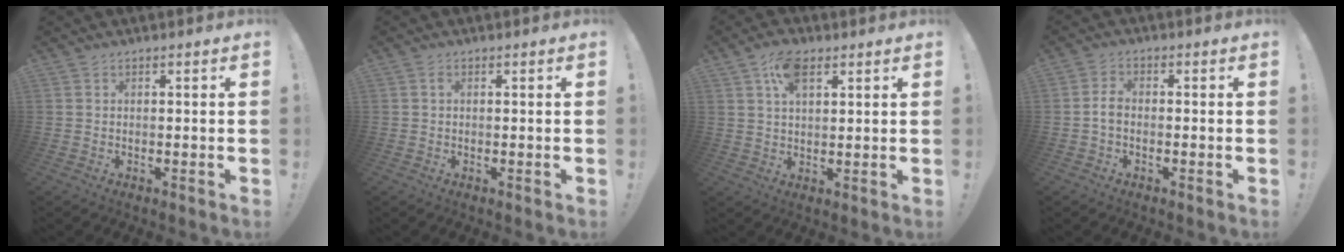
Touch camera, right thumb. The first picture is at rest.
{"total": 0.5, "force": [-0.1, 0.3, 0.4], "torque": [-0.011, 0.003, -0.001]}
{"total": 8.0, "force": [3.9, 4.1, 5.6], "torque": [-0.094, -0.002, 0.071]}
{"total": 3.1, "force": [-0.7, 1.8, 2.4], "torque": [-0.048, 0.007, -0.015]}